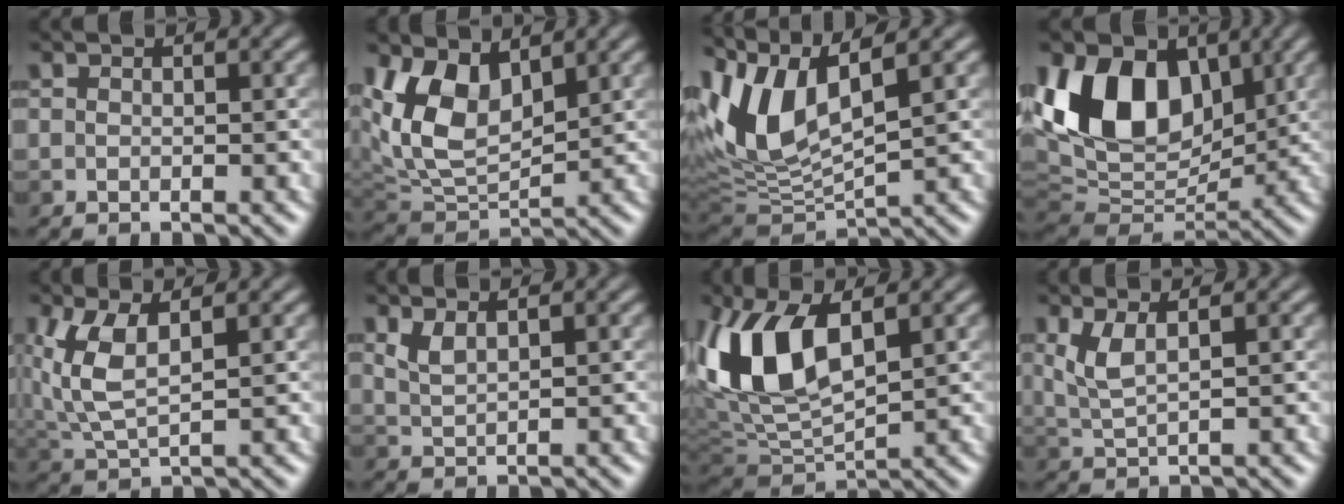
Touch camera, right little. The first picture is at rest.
{"total": 7.2, "force": [1.8, 4.3, 5.4], "torque": [-0.116, -0.006, 0.034]}
{"total": 8.7, "force": [2.4, 4.0, 7.4], "torque": [-0.168, 0.011, 0.043]}
{"total": 10.9, "force": [3.4, 7.4, 7.3], "torque": [-0.127, 0.012, 0.053]}
{"total": 6.0, "force": [1.1, 3.0, 5.0], "torque": [-0.122, -0.003, 0.023]}
{"total": 1.5, "force": [0.5, 0.5, 1.4], "torque": [-0.037, -0.001, 0.013]}
{"total": 10.1, "force": [1.8, 4.9, 8.6], "torque": [-0.181, 0.007, 0.024]}
{"total": 3.1, "force": [0.6, 1.0, 2.8], "torque": [-0.071, -0.001, 0.016]}